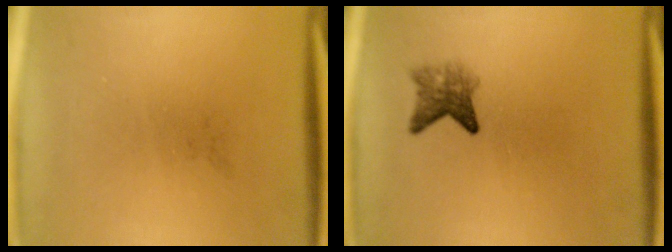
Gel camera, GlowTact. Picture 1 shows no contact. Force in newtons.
{"total": 3.0}